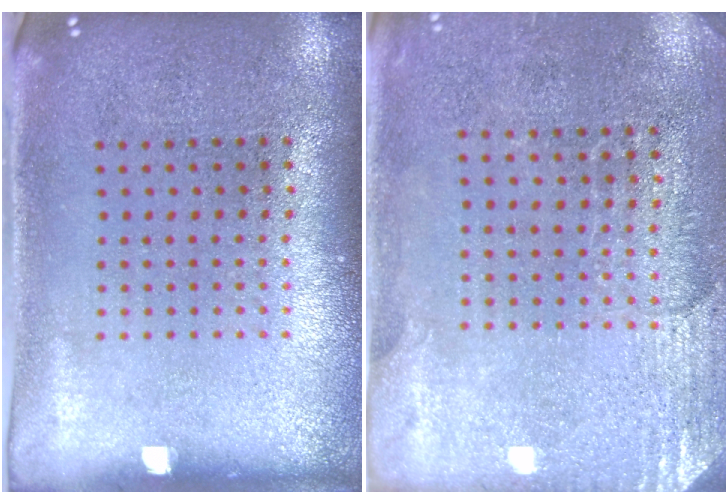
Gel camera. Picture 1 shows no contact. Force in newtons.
{"total": 2.7, "press": 2.4, "slide": 1.3}